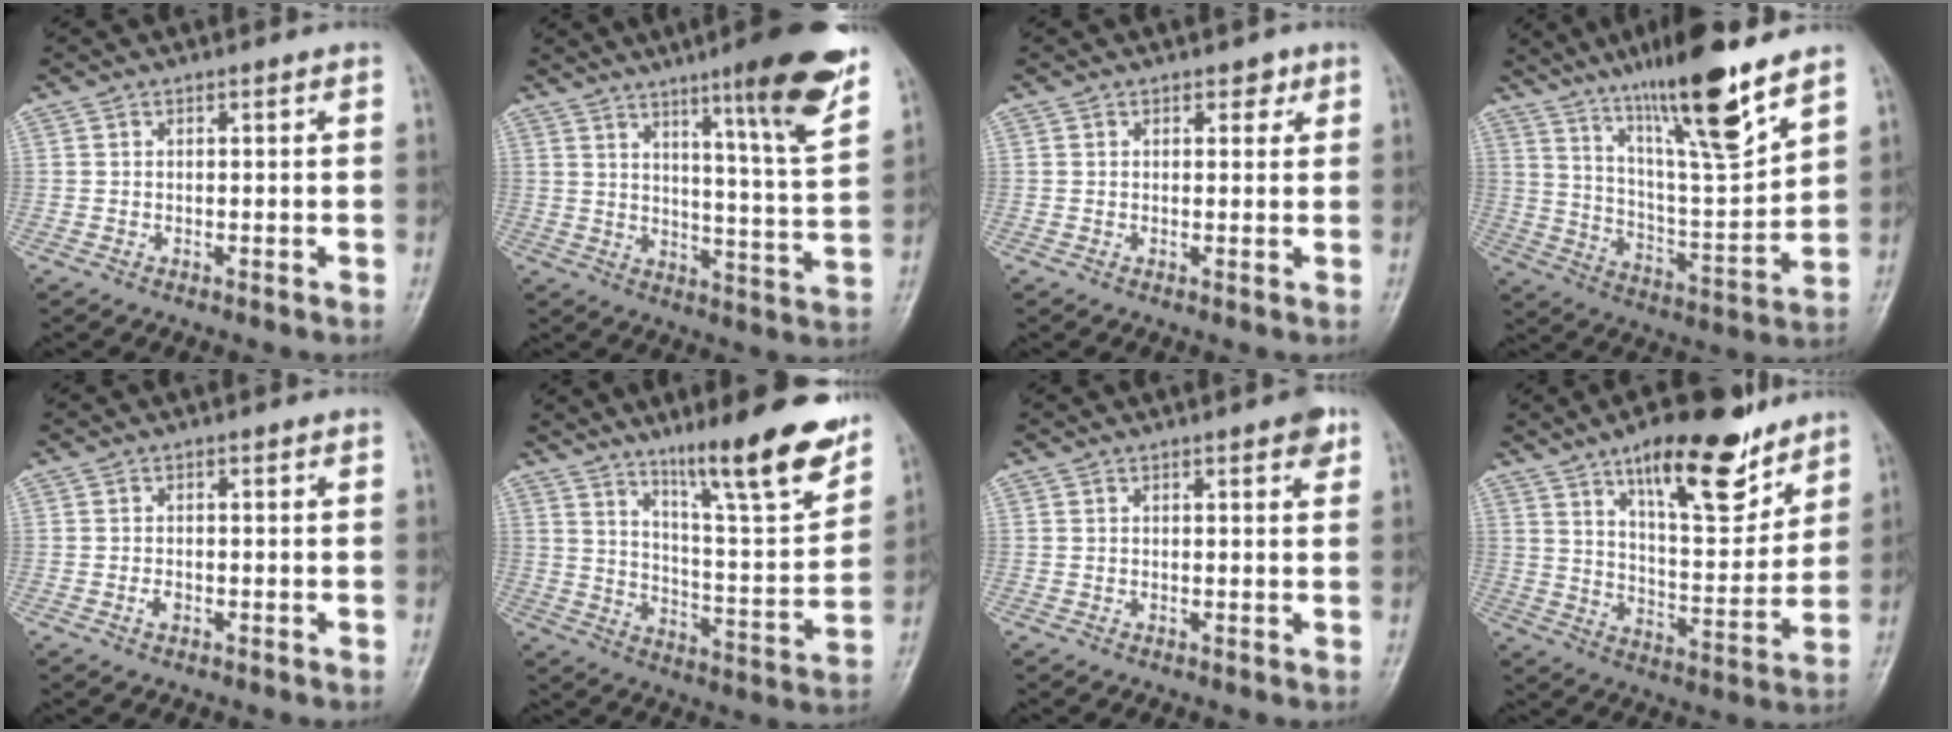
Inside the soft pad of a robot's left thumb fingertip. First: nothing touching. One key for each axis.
{"total": 15.9, "fx": 9.8, "fy": 0.9, "fz": 12.4, "tx": -0.161, "ty": -0.058, "tz": 0.143}
{"total": 2.0, "fx": 1.1, "fy": 1.3, "fz": 1.0, "tx": 0.005, "ty": -0.003, "tz": 0.011}
{"total": 19.3, "fx": 13.0, "fy": 2.4, "fz": 14.1, "tx": -0.218, "ty": -0.070, "tz": 0.226}
{"total": 1.3, "fx": -0.5, "fy": 0.8, "fz": 0.8, "tx": -0.014, "ty": 0.000, "tz": -0.010}
{"total": 17.7, "fx": 12.5, "fy": 2.6, "fz": 12.3, "tx": -0.157, "ty": -0.078, "tz": 0.199}
{"total": 2.7, "fx": 1.5, "fy": 0.9, "fz": 2.1, "tx": -0.019, "ty": -0.003, "tz": 0.014}
{"total": 18.1, "fx": 11.6, "fy": 6.3, "fz": 12.3, "tx": -0.149, "ty": -0.066, "tz": 0.189}